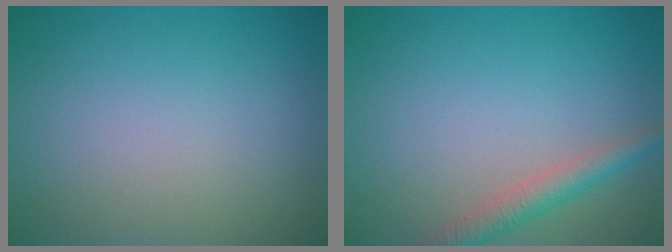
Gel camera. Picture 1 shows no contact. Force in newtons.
{"total": 2.7, "press": 2.7, "slide": 0.1}